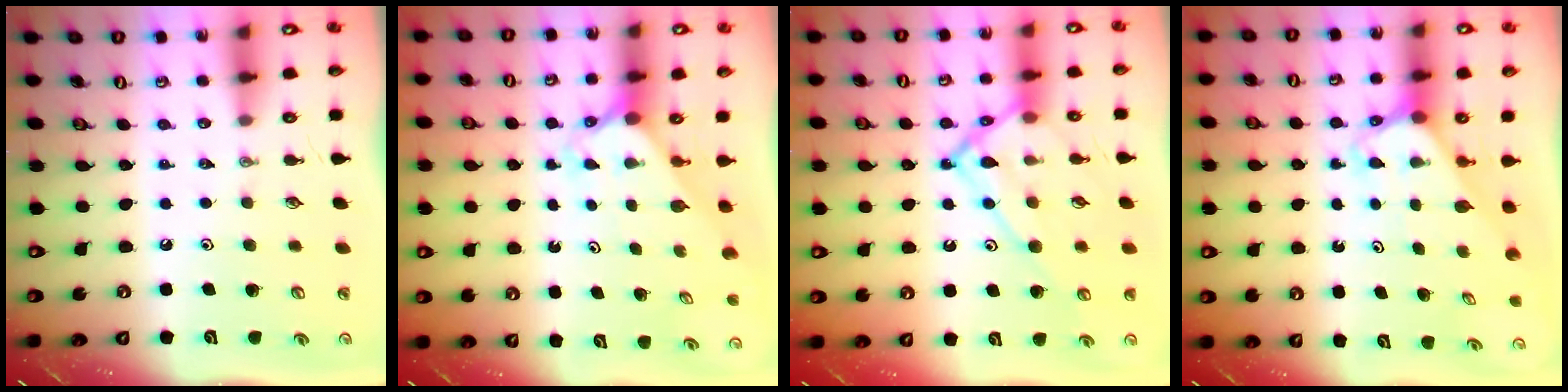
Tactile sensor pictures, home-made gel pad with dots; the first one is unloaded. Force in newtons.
{"total": 2.2, "press": 2.2, "slide": 0.2}
{"total": 16.1, "press": 16.0, "slide": 1.8}
{"total": 2.7, "press": 2.7, "slide": 0.2}